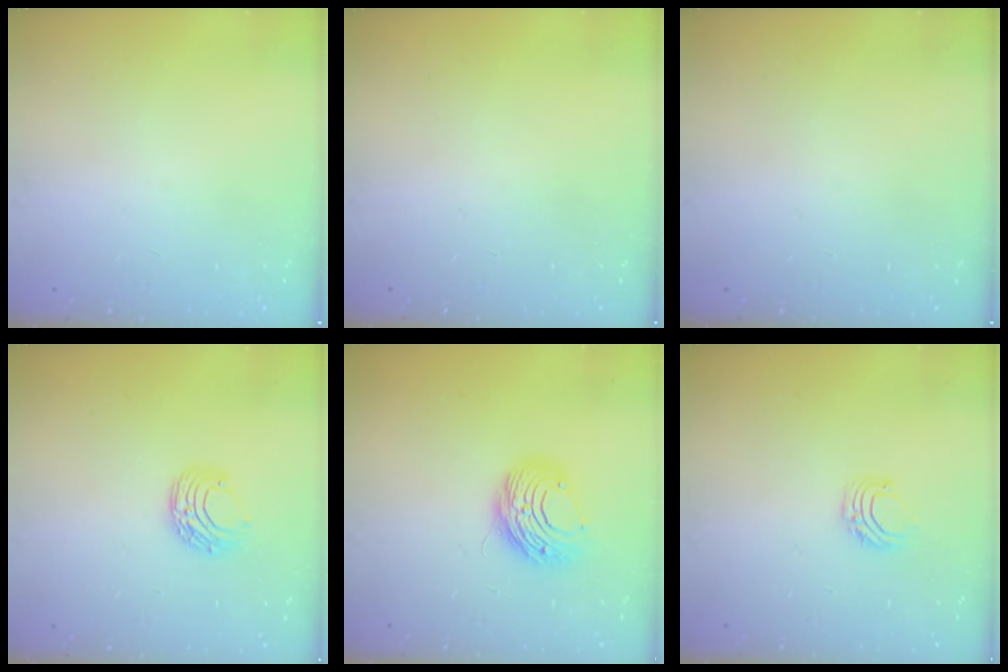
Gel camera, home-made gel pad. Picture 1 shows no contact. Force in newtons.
{"total": 0.0}
{"total": 0.0}
{"total": 6.8, "press": 6.7, "slide": 0.6}
{"total": 9.1, "press": 9.1, "slide": 0.5}
{"total": 5.8, "press": 5.8, "slide": 0.6}